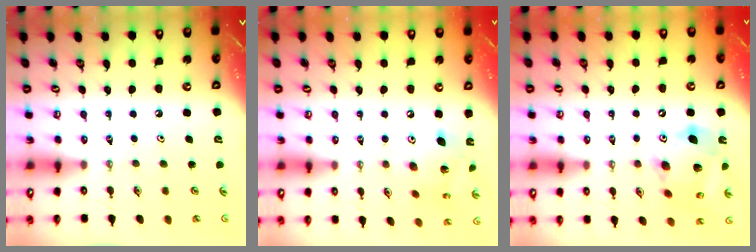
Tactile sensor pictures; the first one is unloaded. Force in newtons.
{"total": 13.4, "press": 13.4, "slide": 1.4}
{"total": 17.9, "press": 17.8, "slide": 2.5}